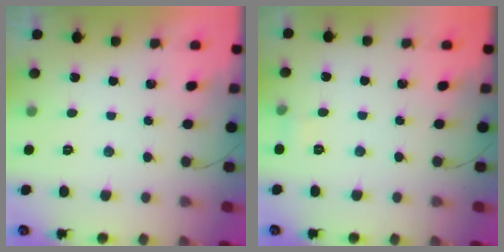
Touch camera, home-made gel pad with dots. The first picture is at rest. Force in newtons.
{"total": 3.0, "press": 2.8, "slide": 1.0}